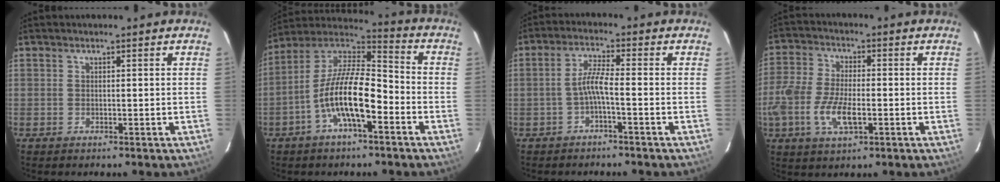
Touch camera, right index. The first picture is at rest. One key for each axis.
{"total": 14.5, "fx": -5.8, "fy": 4.8, "fz": 12.4, "tx": -0.242, "ty": 0.004, "tz": -0.116}
{"total": 3.7, "fx": -1.7, "fy": -0.1, "fz": 3.2, "tx": -0.073, "ty": 0.008, "tz": -0.033}
{"total": 10.8, "fx": -3.7, "fy": 4.7, "fz": 9.0, "tx": -0.197, "ty": -0.005, "tz": -0.074}